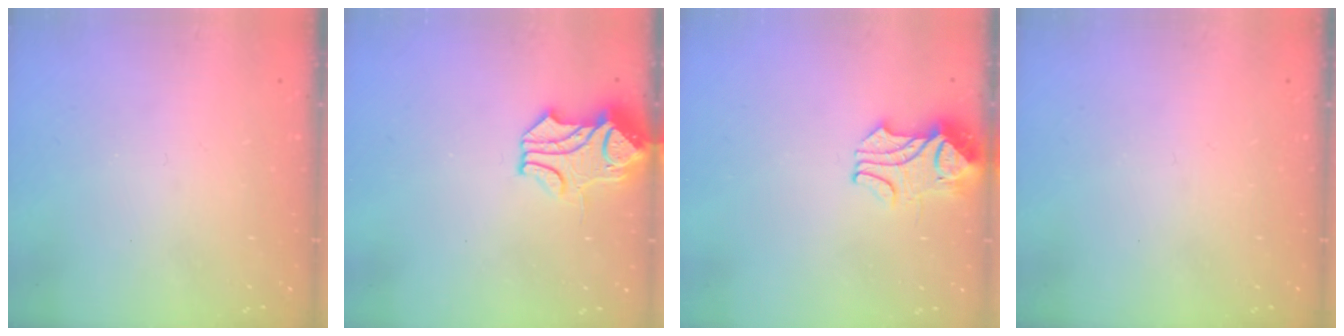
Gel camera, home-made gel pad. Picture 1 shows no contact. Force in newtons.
{"total": 1.5, "press": 0.8, "slide": 1.3}
{"total": 2.1, "press": 1.9, "slide": 0.8}
{"total": 0.0}